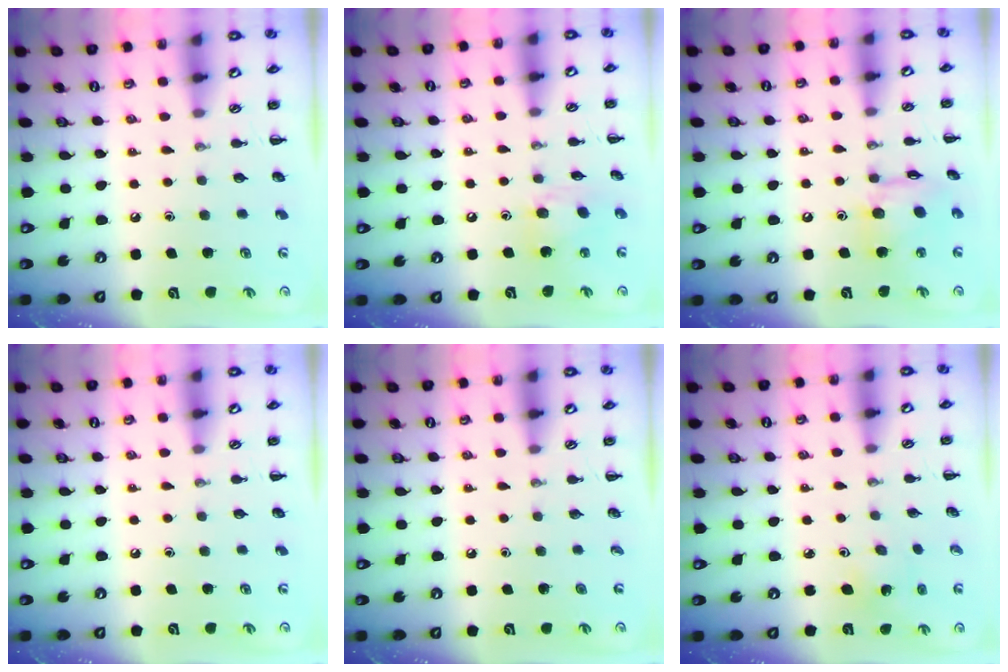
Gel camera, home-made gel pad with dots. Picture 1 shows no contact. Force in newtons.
{"total": 10.1, "press": 9.8, "slide": 2.4}
{"total": 11.6, "press": 11.5, "slide": 1.6}
{"total": 0.0}
{"total": 0.0}
{"total": 3.5, "press": 3.4, "slide": 1.0}